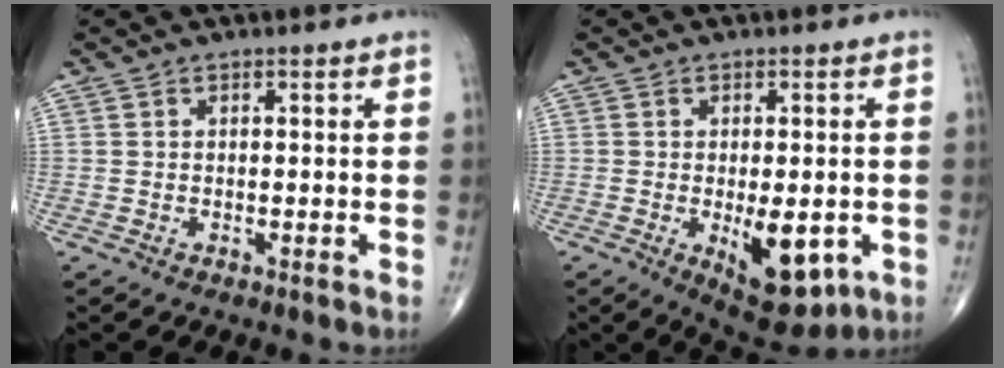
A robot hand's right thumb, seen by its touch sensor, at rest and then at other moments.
{"total": 10.7, "force": [-2.8, 4.8, 9.1], "torque": [-0.107, -0.013, -0.027]}